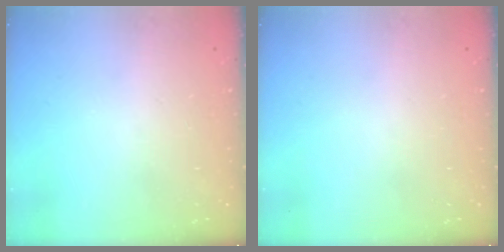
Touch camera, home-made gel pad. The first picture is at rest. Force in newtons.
{"total": 0.0}